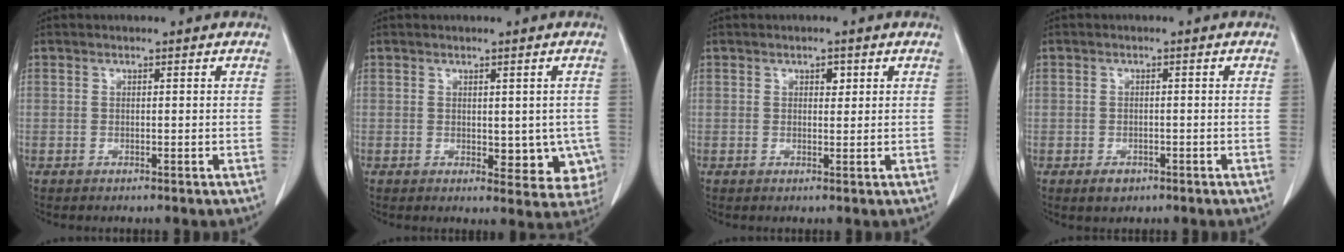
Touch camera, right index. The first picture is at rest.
{"total": 7.1, "force": [-0.8, 4.0, 5.8], "torque": [-0.039, -0.005, -0.003]}
{"total": 1.4, "force": [0.6, 0.8, 1.0], "torque": [-0.011, -0.001, 0.008]}
{"total": 2.1, "force": [-1.1, 1.6, 0.7], "torque": [-0.009, 0.003, -0.011]}